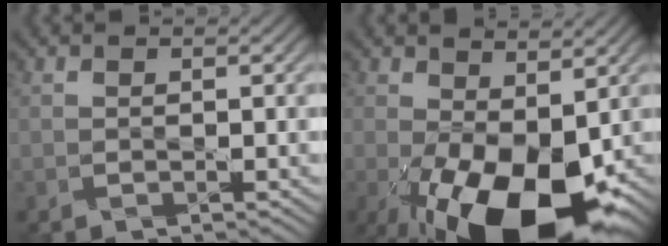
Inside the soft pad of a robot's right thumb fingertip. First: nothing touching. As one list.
[{"total": 15.6, "force": [-4.4, 8.0, 12.6], "torque": [-0.228, -0.040, -0.053]}]